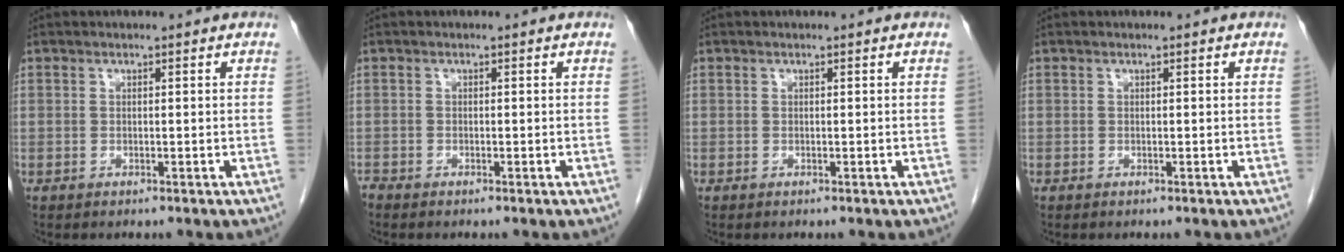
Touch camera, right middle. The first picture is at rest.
{"total": 0.6, "force": [-0.6, 0.0, 0.0], "torque": [-0.005, -0.003, -0.015]}
{"total": 0.0}
{"total": 0.0}